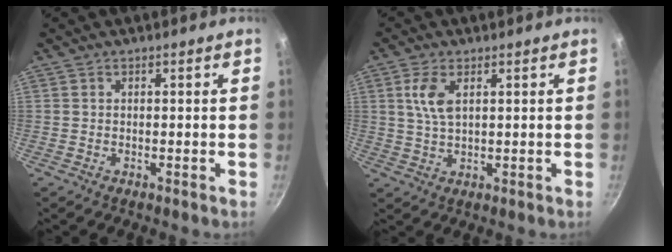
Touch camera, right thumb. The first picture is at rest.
{"total": 5.2, "force": [1.7, 2.5, 4.3], "torque": [-0.086, -0.003, 0.035]}